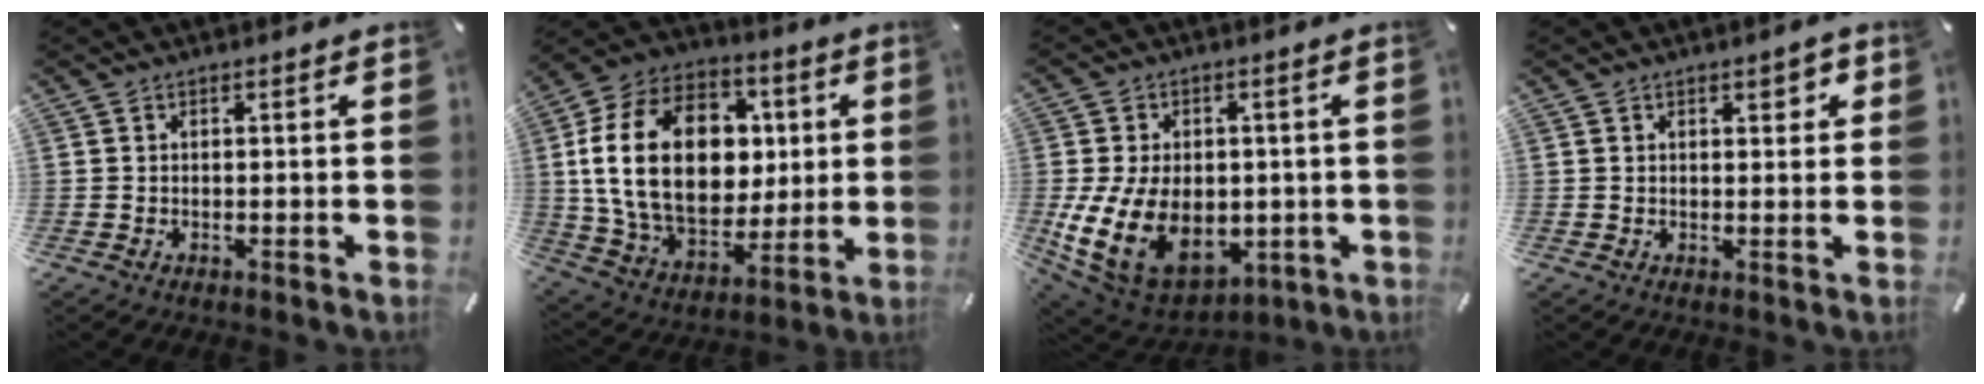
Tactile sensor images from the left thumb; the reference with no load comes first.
{"total": 25.3, "force": [3.2, 18.2, 17.2], "torque": [-0.332, -0.002, 0.064]}
{"total": 17.7, "force": [-2.5, 12.7, 12.0], "torque": [-0.252, -0.008, -0.033]}
{"total": 2.3, "force": [1.1, 1.4, 1.5], "torque": [-0.015, -0.001, 0.014]}